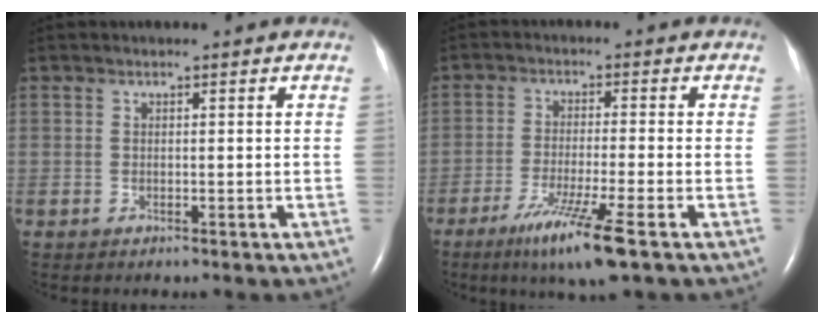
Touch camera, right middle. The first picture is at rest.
{"total": 8.7, "force": [-5.0, -1.1, 7.1], "torque": [-0.137, -0.029, -0.089]}